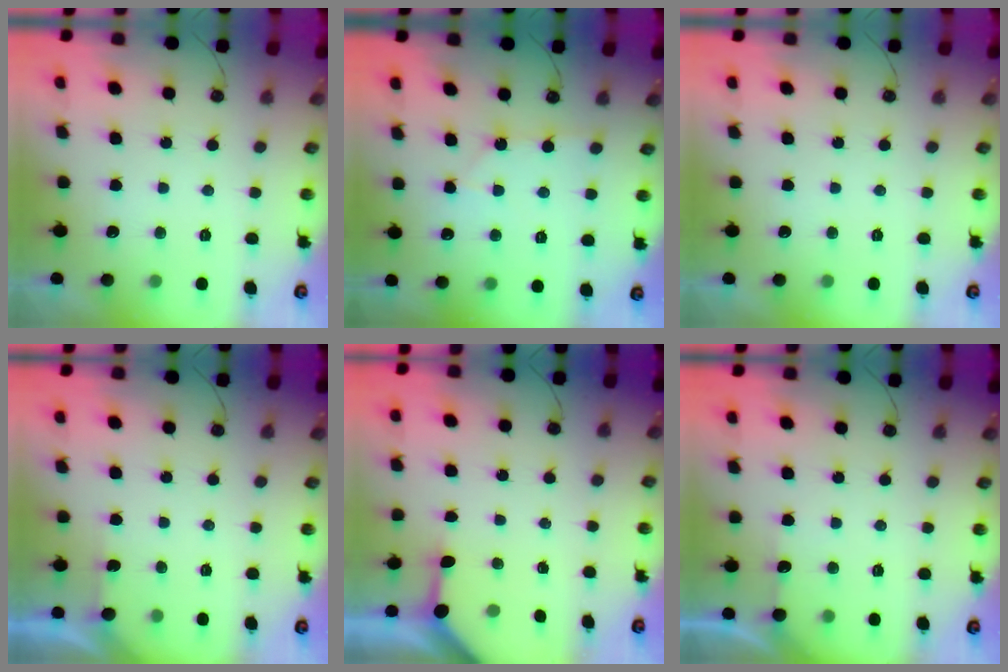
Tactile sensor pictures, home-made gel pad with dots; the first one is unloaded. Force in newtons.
{"total": 4.4, "press": 4.3, "slide": 0.7}
{"total": 0.0}
{"total": 2.3, "press": 2.2, "slide": 0.3}
{"total": 3.3, "press": 3.3, "slide": 0.3}
{"total": 2.9, "press": 2.8, "slide": 0.4}